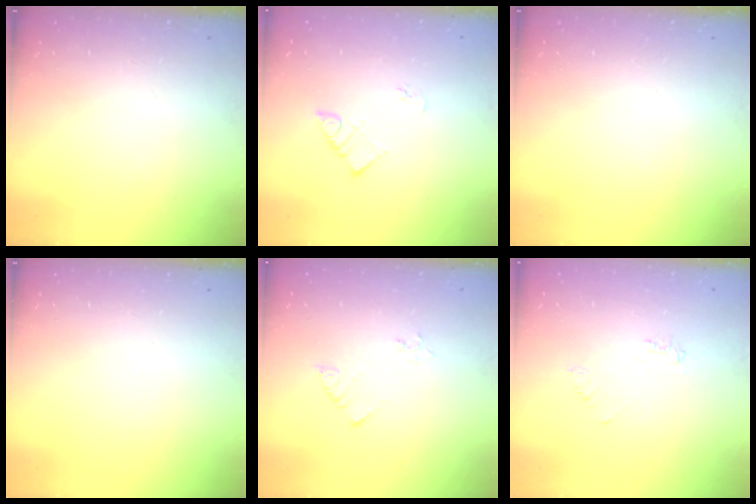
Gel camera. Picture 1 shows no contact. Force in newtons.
{"total": 3.7, "press": 3.6, "slide": 0.4}
{"total": 0.0}
{"total": 0.0}
{"total": 2.4, "press": 2.4, "slide": 0.4}
{"total": 4.5, "press": 4.5, "slide": 0.7}